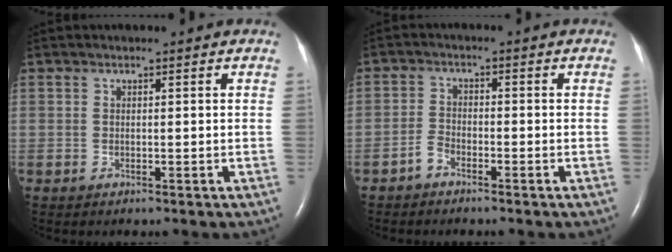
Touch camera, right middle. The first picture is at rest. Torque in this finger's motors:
{"motor_torque": [0.77, -0.79, -0.03, -0.01]}